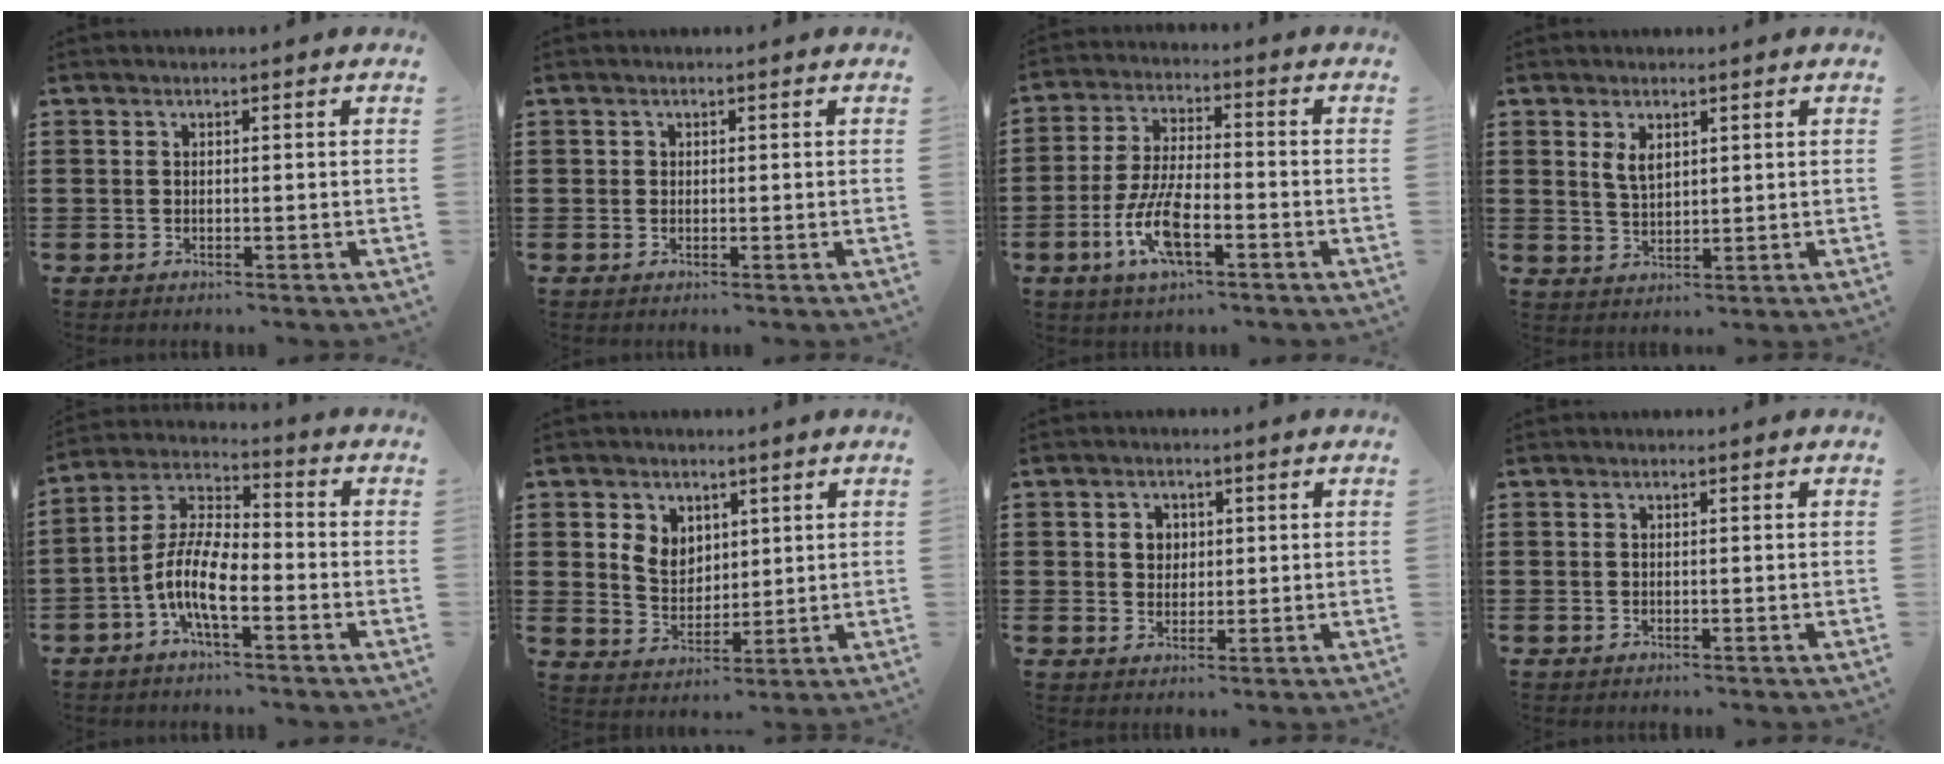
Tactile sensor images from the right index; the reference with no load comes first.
{"total": 0.6, "force": [0.0, 0.5, 0.1], "torque": [-0.003, 0.004, 0.000]}
{"total": 9.3, "force": [-3.7, 3.2, 7.9], "torque": [-0.182, -0.011, -0.072]}
{"total": 3.0, "force": [1.5, 1.6, 2.1], "torque": [-0.046, 0.003, 0.028]}
{"total": 9.0, "force": [-3.8, 3.1, 7.5], "torque": [-0.181, -0.008, -0.079]}
{"total": 5.2, "force": [2.4, 4.3, 1.9], "torque": [-0.047, 0.011, 0.042]}
{"total": 2.8, "force": [0.6, 2.4, 1.2], "torque": [-0.032, 0.010, 0.008]}
{"total": 0.0}